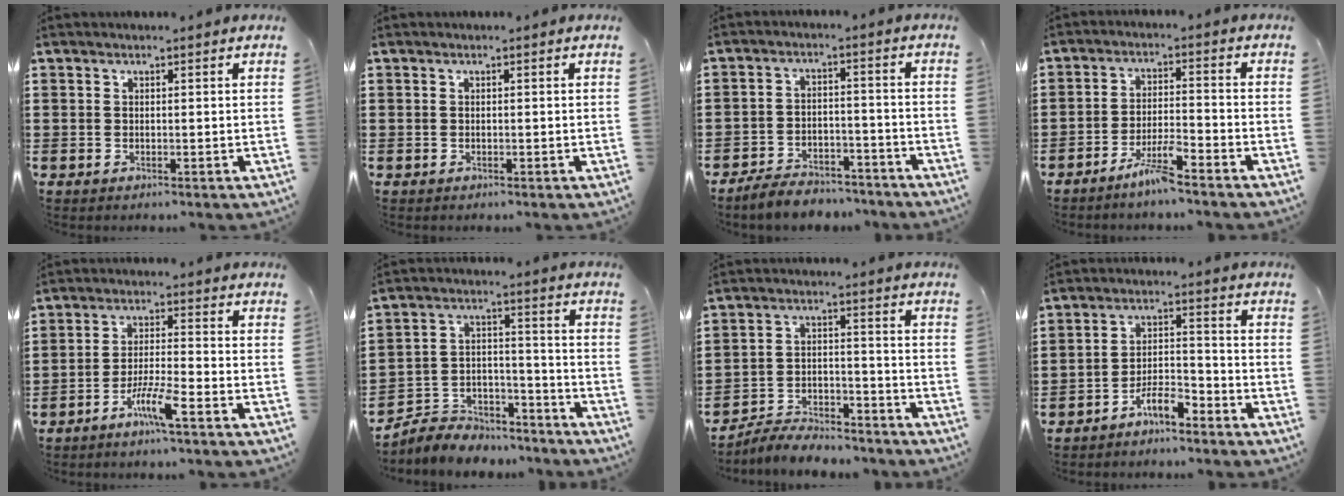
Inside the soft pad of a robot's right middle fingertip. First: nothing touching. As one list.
[{"total": 0.0}, {"total": 5.4, "force": [-5.2, 1.1, 1.0], "torque": [-0.021, 0.012, -0.105]}, {"total": 5.2, "force": [-4.2, 0.2, 3.0], "torque": [-0.064, -0.004, -0.081]}, {"total": 5.6, "force": [-3.7, 0.4, 4.2], "torque": [-0.080, -0.004, -0.069]}, {"total": 6.6, "force": [-6.3, 1.9, 0.1], "torque": [-0.012, 0.012, -0.130]}, {"total": 6.1, "force": [-6.0, 0.8, 0.8], "torque": [-0.016, 0.010, -0.120]}, {"total": 5.3, "force": [-4.7, 1.1, 2.2], "torque": [-0.050, 0.006, -0.097]}]